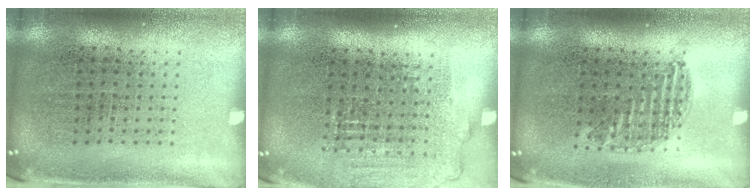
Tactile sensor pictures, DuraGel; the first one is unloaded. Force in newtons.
{"total": 1.0, "press": 1.0, "slide": 0.4}
{"total": 1.0, "press": 0.8, "slide": 0.5}